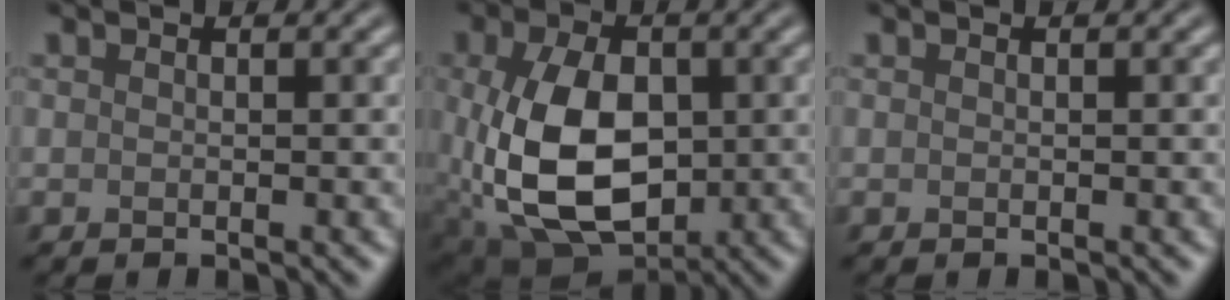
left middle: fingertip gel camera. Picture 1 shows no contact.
{"total": 11.3, "force": [-0.8, 7.3, 8.6], "torque": [-0.193, -0.015, -0.005]}
{"total": 0.0}